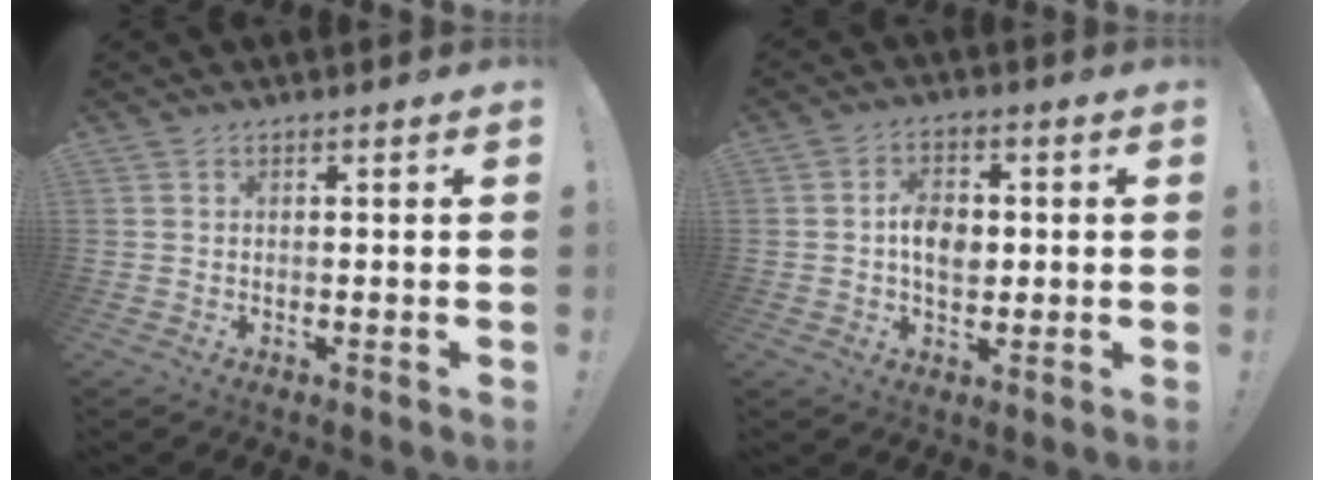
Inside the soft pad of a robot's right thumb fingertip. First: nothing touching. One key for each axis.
{"total": 7.2, "fx": -0.2, "fy": 5.3, "fz": 4.9, "tx": -0.066, "ty": 0.002, "tz": -0.006}